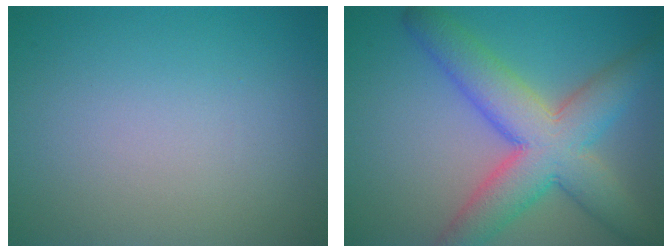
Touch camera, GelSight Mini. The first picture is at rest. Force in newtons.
{"total": 8.7, "press": 8.7, "slide": 0.5}